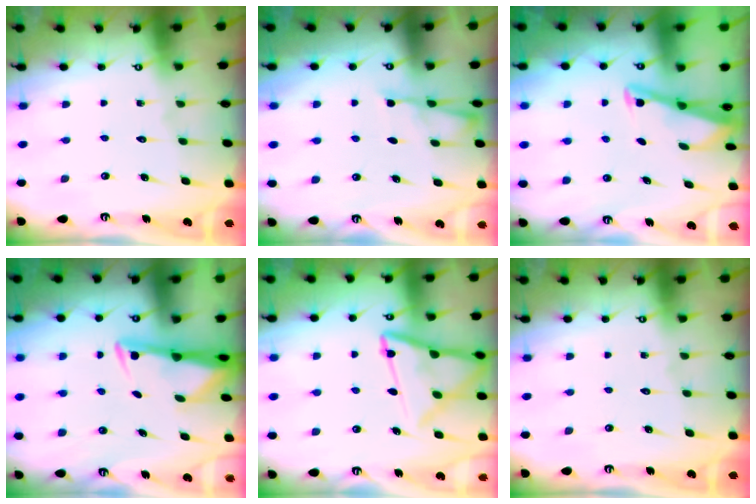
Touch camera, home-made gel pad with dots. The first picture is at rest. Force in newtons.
{"total": 4.9, "press": 4.9, "slide": 0.6}
{"total": 2.9, "press": 2.8, "slide": 0.4}
{"total": 2.8, "press": 2.7, "slide": 0.5}
{"total": 14.7, "press": 14.7, "slide": 1.2}
{"total": 0.0}